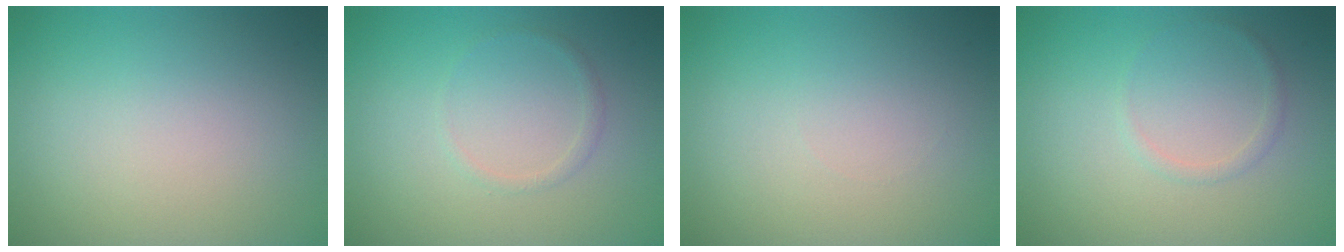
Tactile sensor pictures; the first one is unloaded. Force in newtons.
{"total": 0.8, "press": 0.8, "slide": 0.1}
{"total": 0.0}
{"total": 0.8, "press": 0.8, "slide": 0.0}